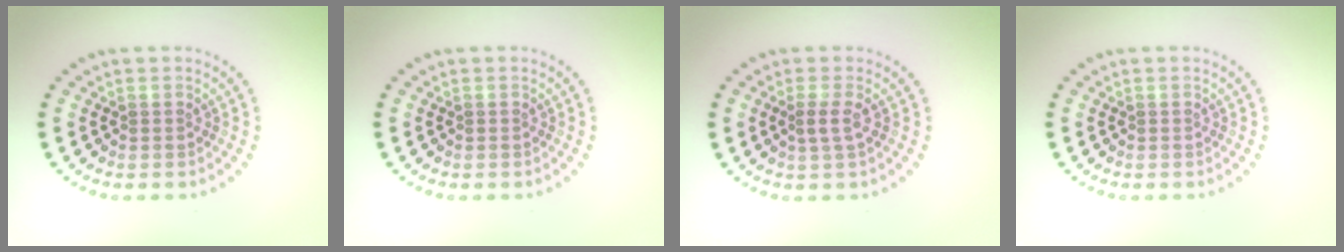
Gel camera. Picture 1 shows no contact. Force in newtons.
{"total": 0.0}
{"total": 1.7, "press": 1.4, "slide": 0.9}
{"total": 0.0}